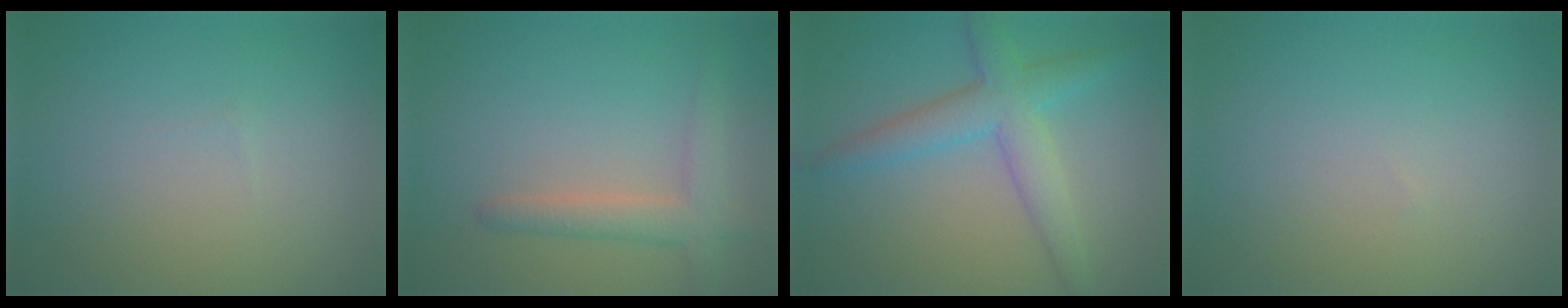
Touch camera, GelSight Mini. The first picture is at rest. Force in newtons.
{"total": 2.9, "press": 2.9, "slide": 0.2}
{"total": 4.6, "press": 4.6, "slide": 0.1}
{"total": 0.0}